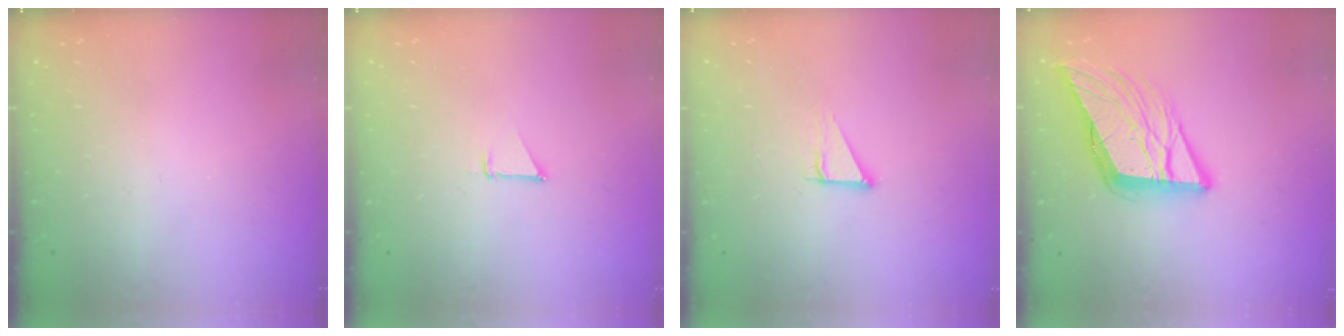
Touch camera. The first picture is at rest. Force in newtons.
{"total": 2.5, "press": 2.5, "slide": 0.1}
{"total": 3.7, "press": 3.7, "slide": 0.2}
{"total": 13.2, "press": 13.0, "slide": 2.6}